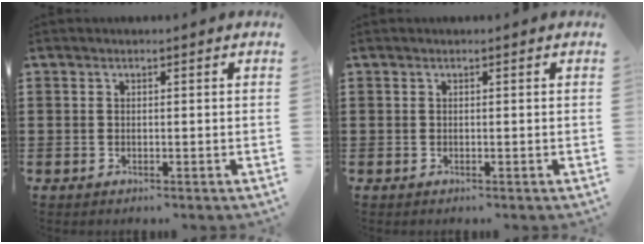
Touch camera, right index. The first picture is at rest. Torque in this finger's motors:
{"motor_torque": [0.00, 0.00, 0.00, -0.01]}